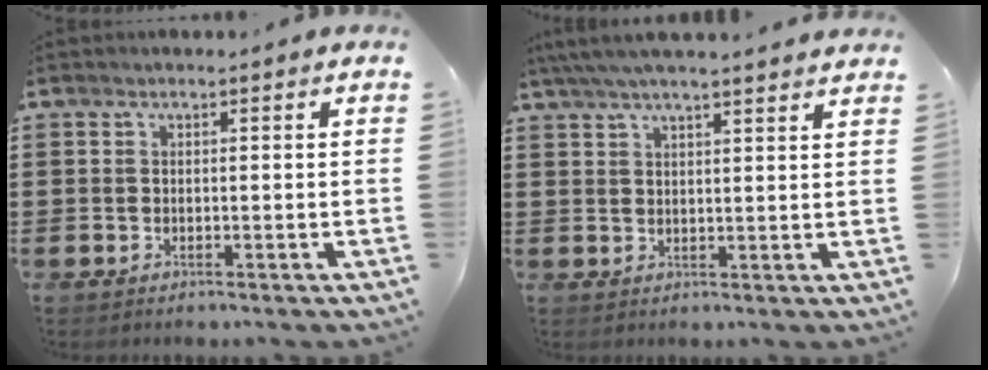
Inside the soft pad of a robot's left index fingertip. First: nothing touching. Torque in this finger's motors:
{"motor_torque": [2.14, 0.00, 0.57, 0.18]}